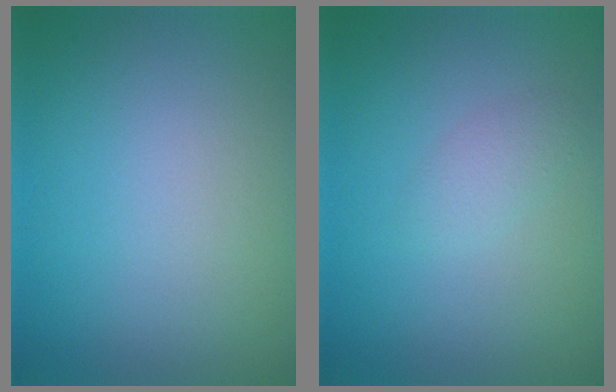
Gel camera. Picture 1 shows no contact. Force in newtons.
{"total": 1.2, "press": 1.2, "slide": 0.0}